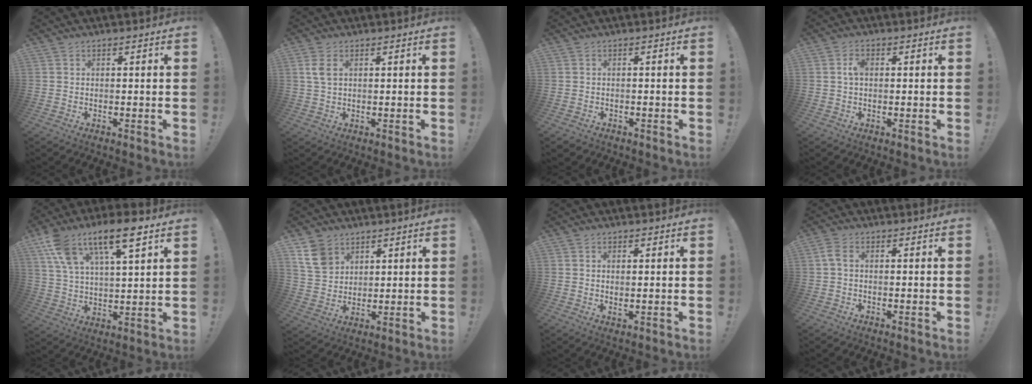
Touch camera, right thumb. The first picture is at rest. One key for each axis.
{"total": 4.1, "fx": 1.6, "fy": 2.2, "fz": 3.1, "tx": -0.057, "ty": 0.002, "tz": 0.029}
{"total": 0.9, "fx": -0.5, "fy": 0.7, "fz": 0.2, "tx": -0.005, "ty": 0.001, "tz": -0.009}
{"total": 2.9, "fx": 0.3, "fy": 1.7, "fz": 2.3, "tx": -0.040, "ty": 0.005, "tz": 0.003}
{"total": 14.6, "fx": 8.9, "fy": 5.1, "fz": 10.4, "tx": -0.192, "ty": -0.032, "tz": 0.154}
{"total": 9.5, "fx": 5.7, "fy": 6.8, "fz": 3.3, "tx": -0.058, "ty": -0.026, "tz": 0.117}
{"total": 1.3, "fx": 0.7, "fy": 0.2, "fz": 1.1, "tx": -0.015, "ty": -0.004, "tz": 0.010}
{"total": 2.4, "fx": 0.3, "fy": 1.4, "fz": 1.9, "tx": -0.041, "ty": 0.007, "tz": 0.006}